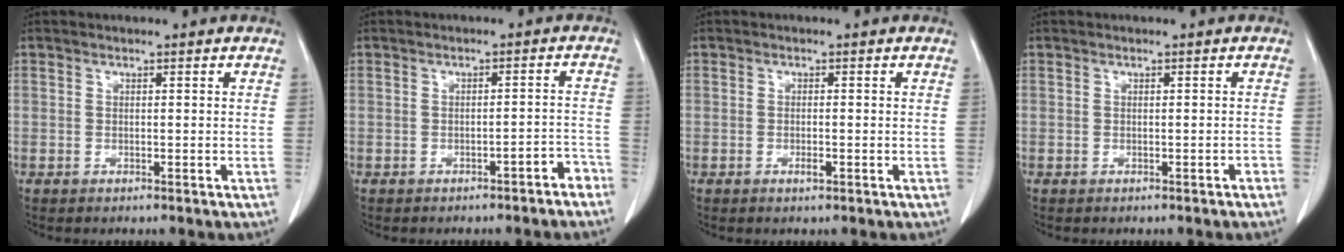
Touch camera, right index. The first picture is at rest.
{"total": 3.3, "force": [-2.6, 0.7, 1.9], "torque": [-0.016, 0.010, -0.030]}
{"total": 1.2, "force": [-0.5, 0.3, 1.1], "torque": [-0.020, -0.001, -0.007]}
{"total": 0.7, "force": [-0.5, 0.1, 0.5], "torque": [-0.013, -0.001, -0.002]}